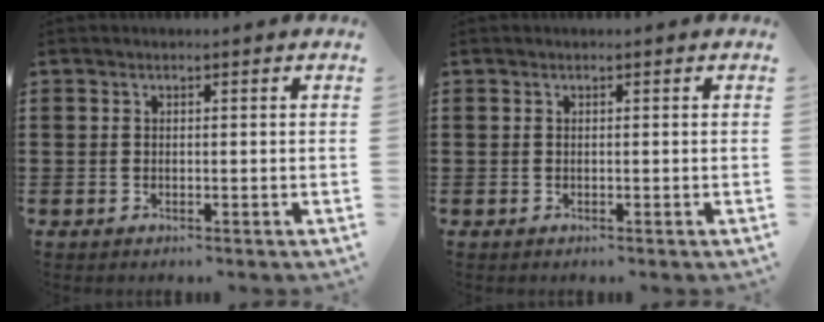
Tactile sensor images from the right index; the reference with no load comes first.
{"total": 0.0}